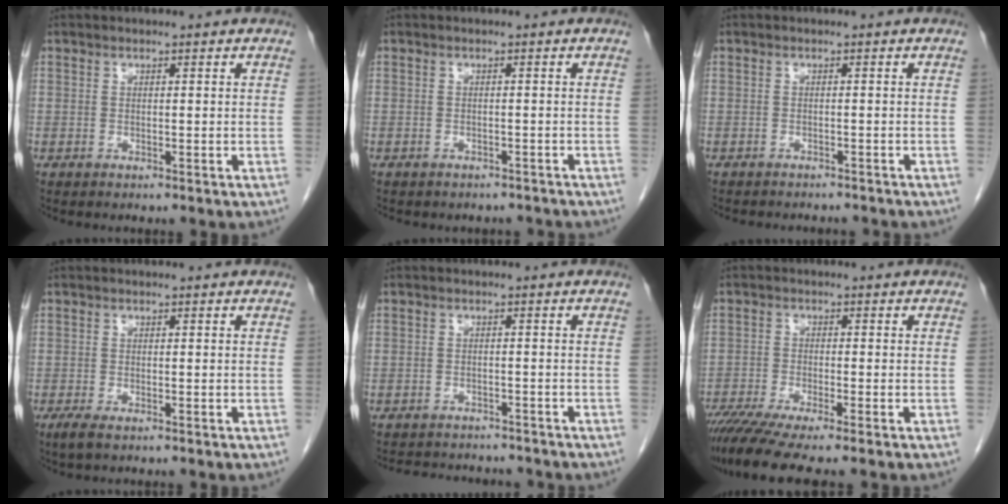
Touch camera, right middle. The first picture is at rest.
{"total": 5.0, "force": [-4.4, 2.2, 0.9], "torque": [-0.011, 0.006, -0.048]}
{"total": 6.8, "force": [-6.3, 2.0, 1.9], "torque": [-0.023, 0.001, -0.074]}
{"total": 1.8, "force": [-1.1, 0.4, 1.3], "torque": [-0.034, -0.006, -0.020]}
{"total": 8.2, "force": [-7.6, 2.6, 1.7], "torque": [-0.027, 0.008, -0.094]}
{"total": 9.4, "force": [-7.6, 0.0, 5.6], "torque": [-0.094, -0.023, -0.127]}